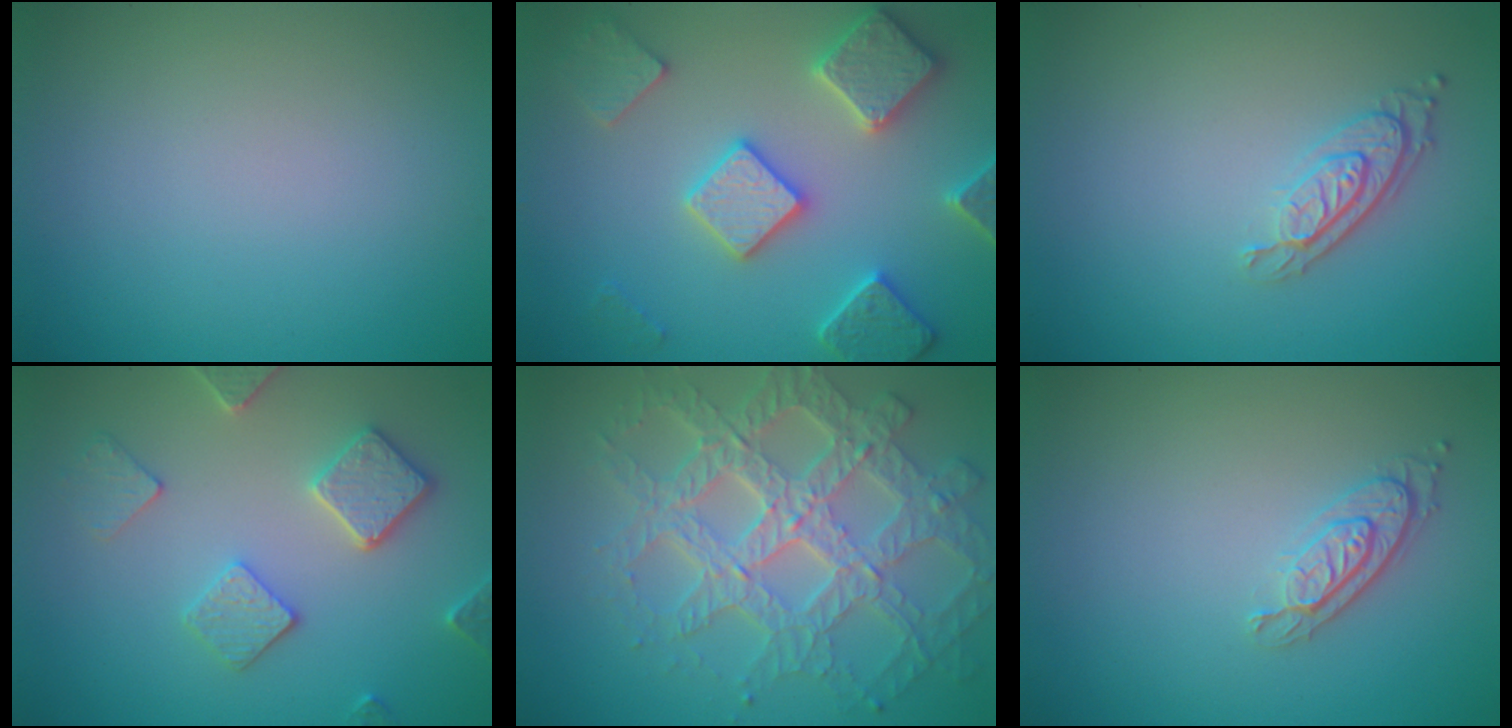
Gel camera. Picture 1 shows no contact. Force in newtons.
{"total": 5.7, "press": 5.6, "slide": 1.3}
{"total": 2.9, "press": 2.2, "slide": 1.9}
{"total": 3.7, "press": 3.6, "slide": 0.8}
{"total": 7.8, "press": 6.2, "slide": 4.8}
{"total": 2.1, "press": 1.8, "slide": 1.1}